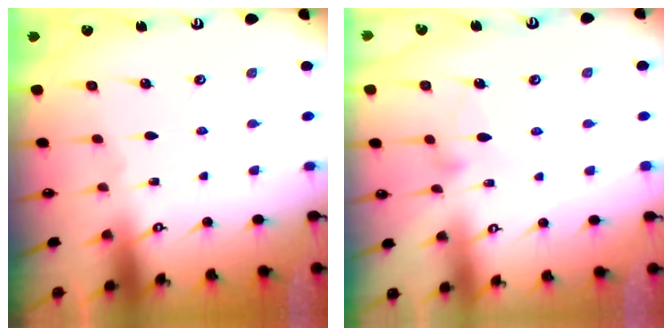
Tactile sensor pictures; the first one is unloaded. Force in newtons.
{"total": 8.4, "press": 8.4, "slide": 0.5}